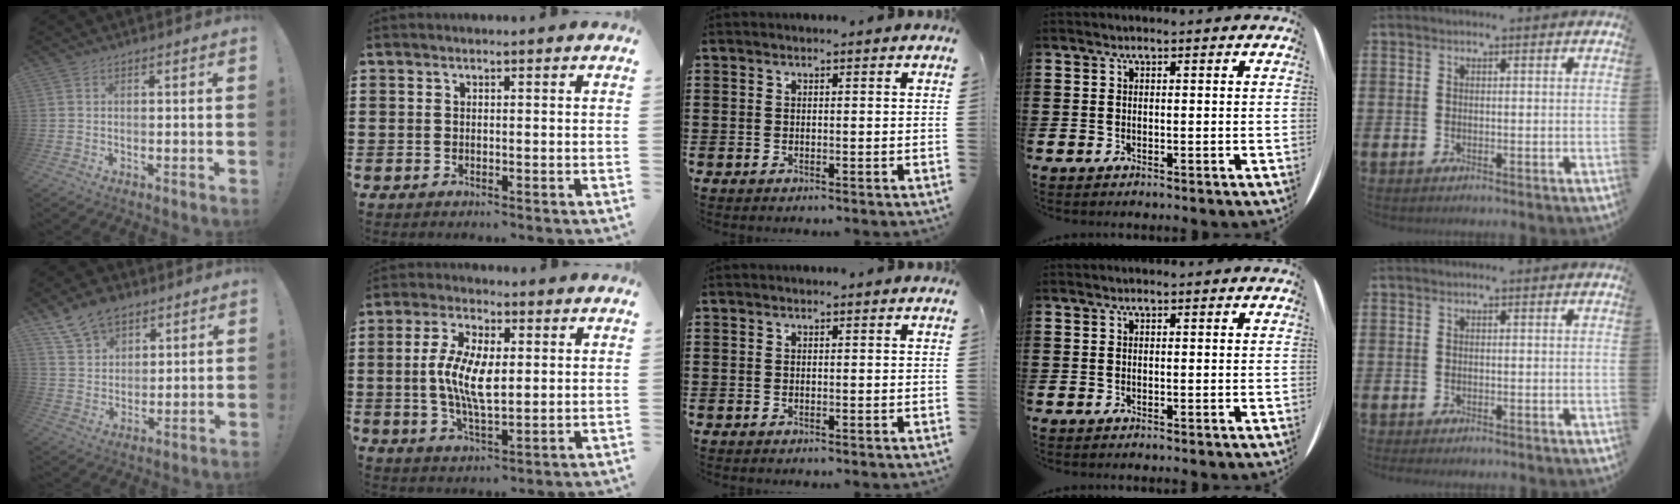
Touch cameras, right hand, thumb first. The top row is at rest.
{"thumb": {"total": 11.1, "force": [8.0, 6.8, 3.7], "torque": [-0.066, -0.046, 0.156]}, "index": {"total": 8.6, "force": [0.4, 3.5, 7.9], "torque": [-0.167, 0.004, 0.001]}}